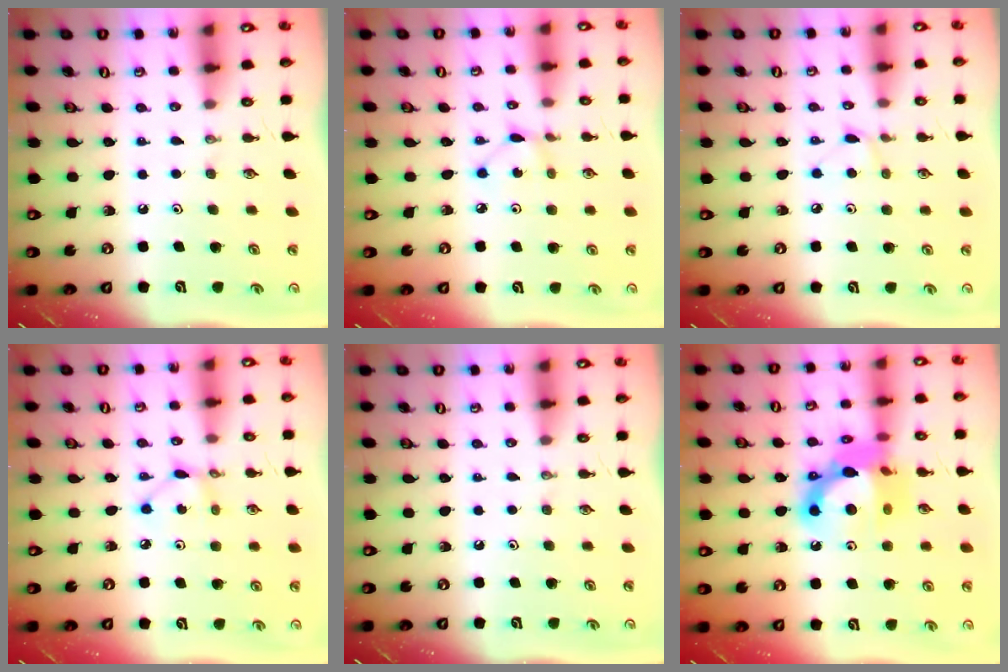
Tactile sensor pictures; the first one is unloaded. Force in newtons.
{"total": 2.0, "press": 2.0, "slide": 0.2}
{"total": 4.8, "press": 4.7, "slide": 0.6}
{"total": 3.4, "press": 3.4, "slide": 0.1}
{"total": 0.0}
{"total": 14.7, "press": 14.6, "slide": 1.4}